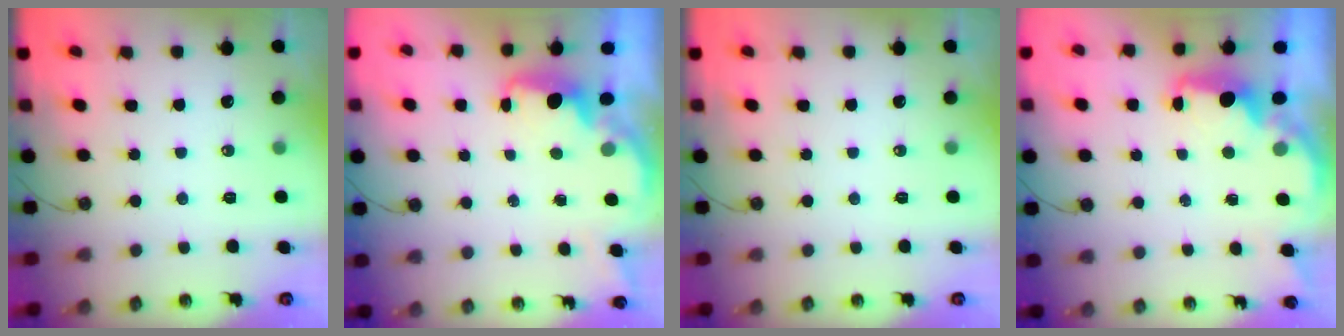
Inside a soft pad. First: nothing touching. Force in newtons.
{"total": 1.8, "press": 1.7, "slide": 0.7}
{"total": 0.0}
{"total": 2.2, "press": 2.1, "slide": 0.7}